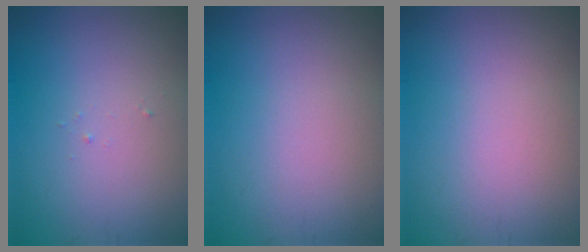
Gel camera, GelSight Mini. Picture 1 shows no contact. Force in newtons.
{"total": 0.0}
{"total": 0.0}